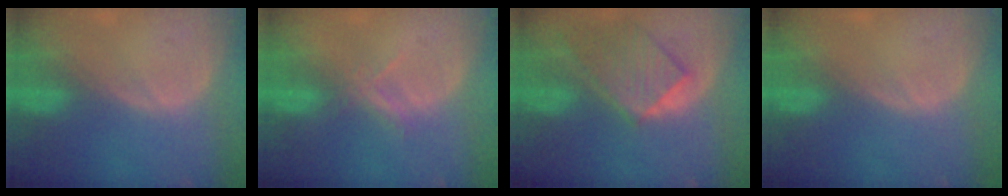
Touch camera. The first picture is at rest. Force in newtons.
{"total": 2.6, "press": 2.5, "slide": 0.9}
{"total": 8.6, "press": 7.8, "slide": 3.7}
{"total": 0.0}